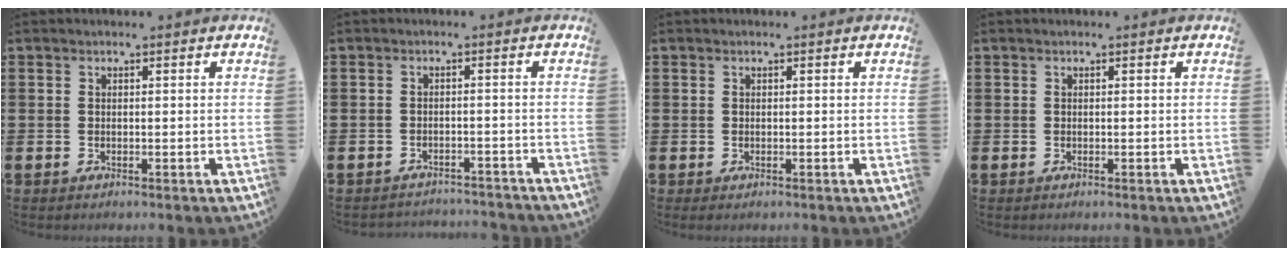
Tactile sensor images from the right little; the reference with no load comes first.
{"total": 1.8, "force": [-1.8, 0.0, -0.2], "torque": [-0.003, 0.003, -0.039]}
{"total": 0.0}
{"total": 0.0}